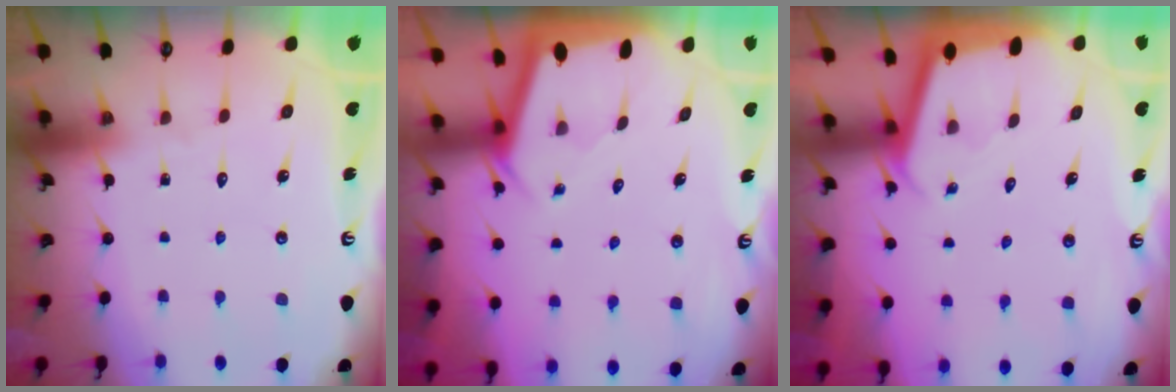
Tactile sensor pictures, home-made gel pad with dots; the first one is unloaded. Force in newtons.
{"total": 1.9, "press": 1.9, "slide": 0.1}
{"total": 1.8, "press": 1.7, "slide": 0.2}